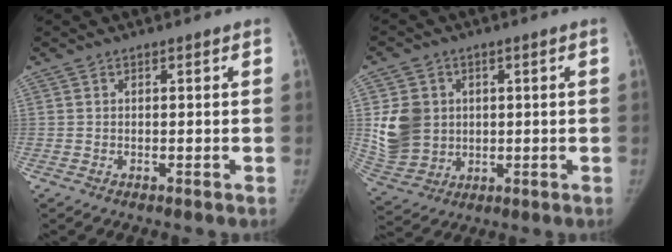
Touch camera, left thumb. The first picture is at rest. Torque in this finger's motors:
{"motor_torque": [0.06, 0.07, 0.00, -0.01, 0.05]}